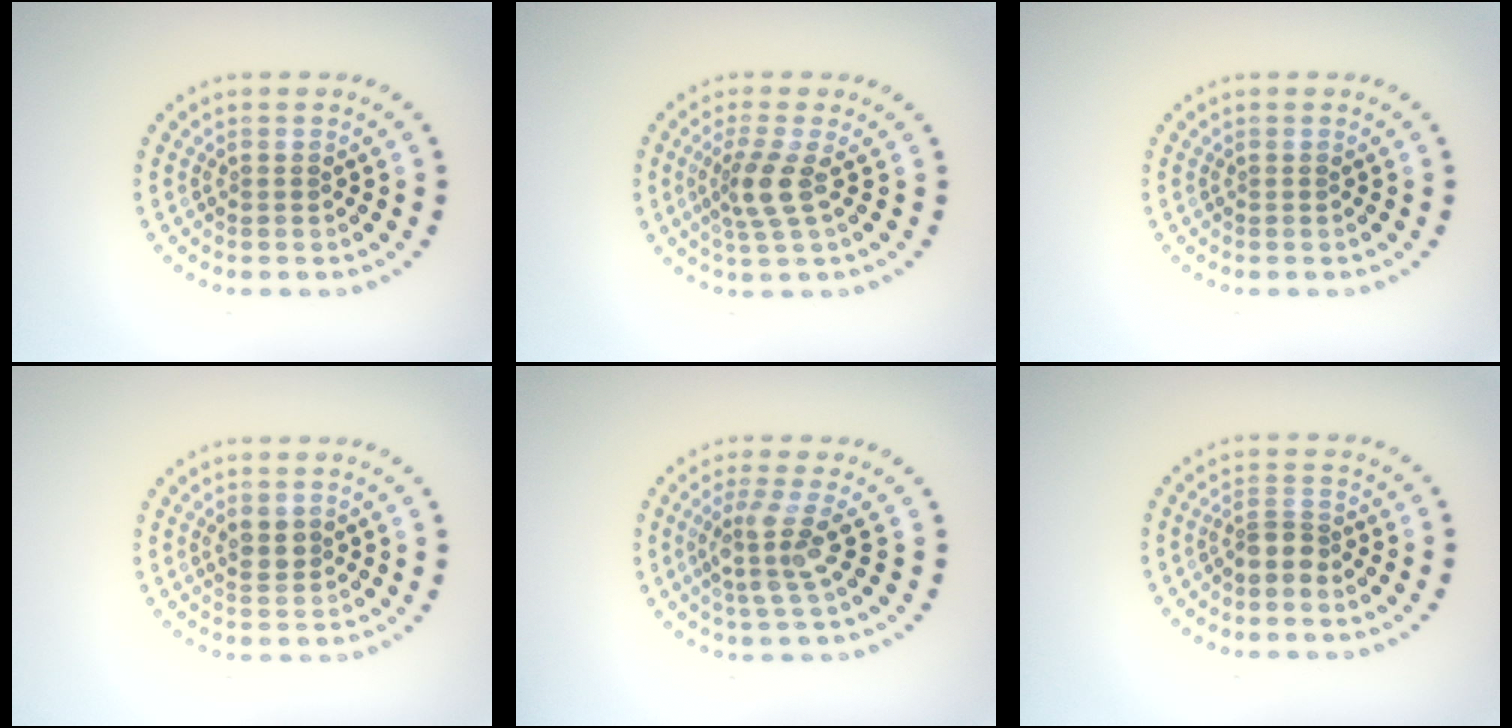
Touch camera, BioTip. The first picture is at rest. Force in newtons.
{"total": 2.9, "press": 2.1, "slide": 2.0}
{"total": 0.0}
{"total": 1.5, "press": 1.4, "slide": 0.5}
{"total": 3.2, "press": 2.4, "slide": 2.2}
{"total": 2.0, "press": 1.5, "slide": 1.3}